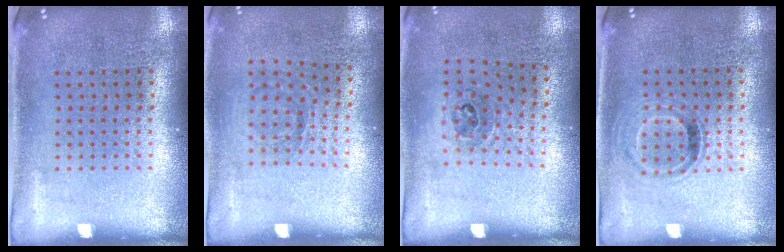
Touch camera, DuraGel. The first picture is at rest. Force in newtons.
{"total": 1.0, "press": 0.8, "slide": 0.6}
{"total": 1.1, "press": 0.7, "slide": 0.9}
{"total": 0.9, "press": 0.8, "slide": 0.4}